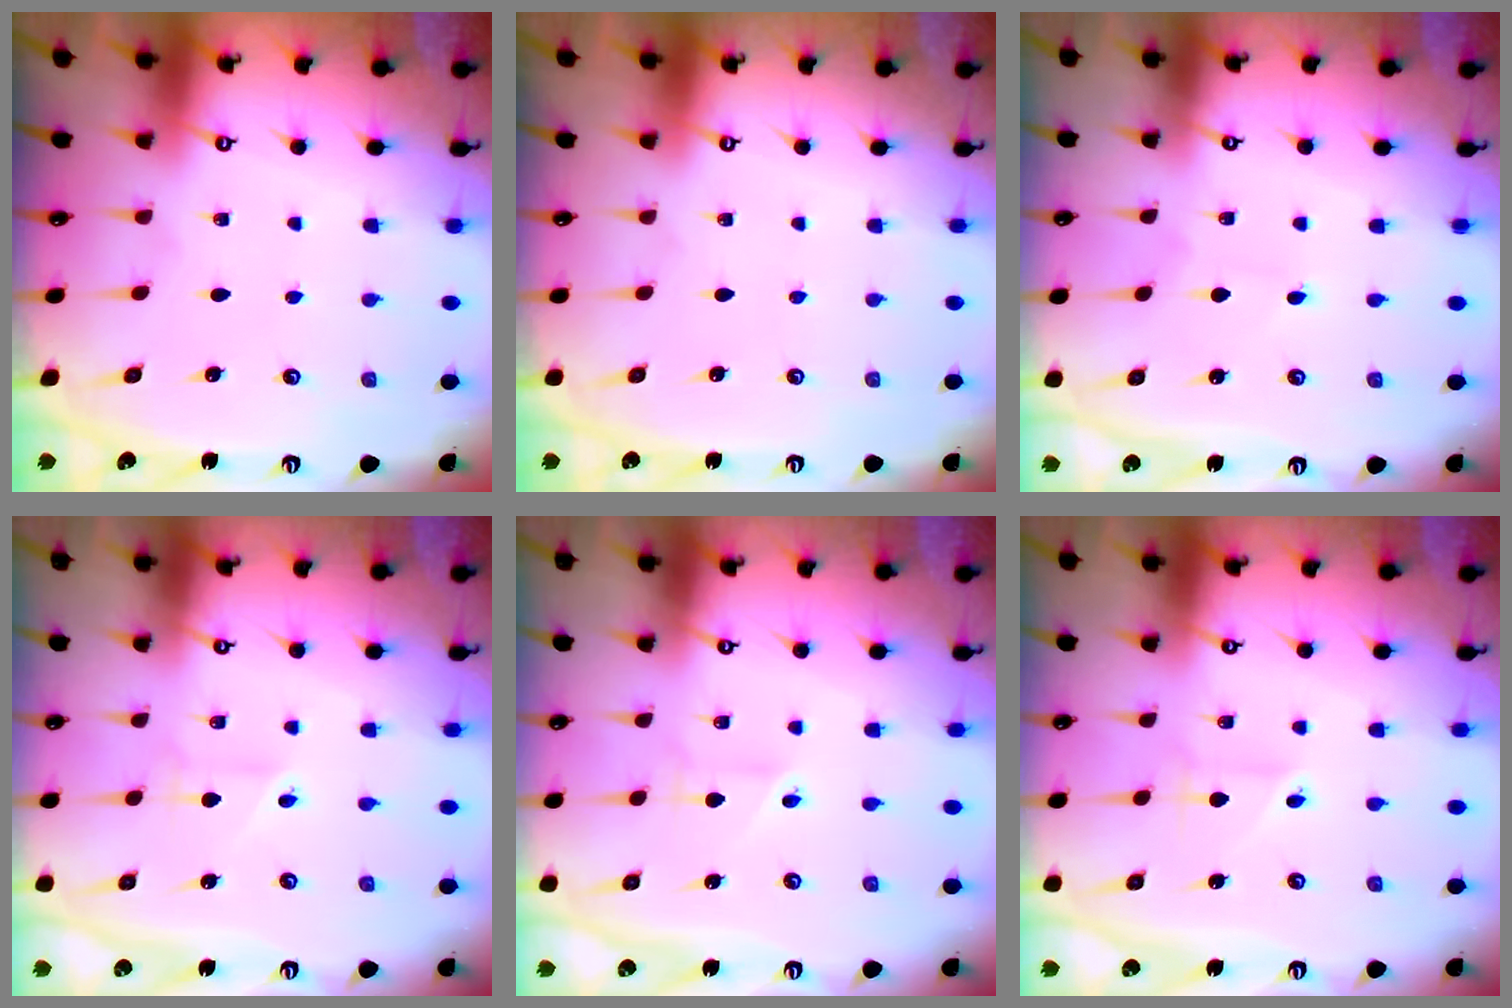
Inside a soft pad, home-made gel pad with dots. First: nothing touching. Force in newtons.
{"total": 0.0}
{"total": 1.8, "press": 1.8, "slide": 0.2}
{"total": 2.5, "press": 2.3, "slide": 0.9}
{"total": 1.9, "press": 1.6, "slide": 0.9}
{"total": 2.9, "press": 2.9, "slide": 0.2}